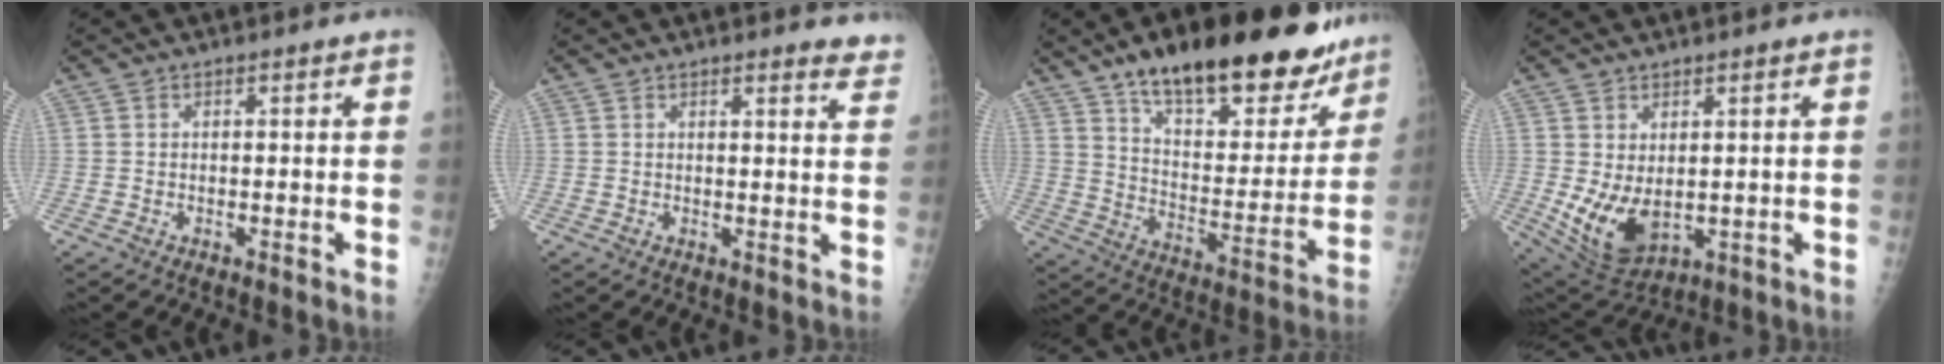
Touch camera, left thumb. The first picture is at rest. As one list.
[{"total": 5.5, "force": [5.1, 1.1, 1.9], "torque": [-0.001, -0.026, 0.040]}, {"total": 29.8, "force": [21.1, 11.3, 17.8], "torque": [-0.222, -0.072, 0.311]}, {"total": 9.1, "force": [0.3, 5.2, 7.5], "torque": [-0.124, -0.019, 0.031]}]